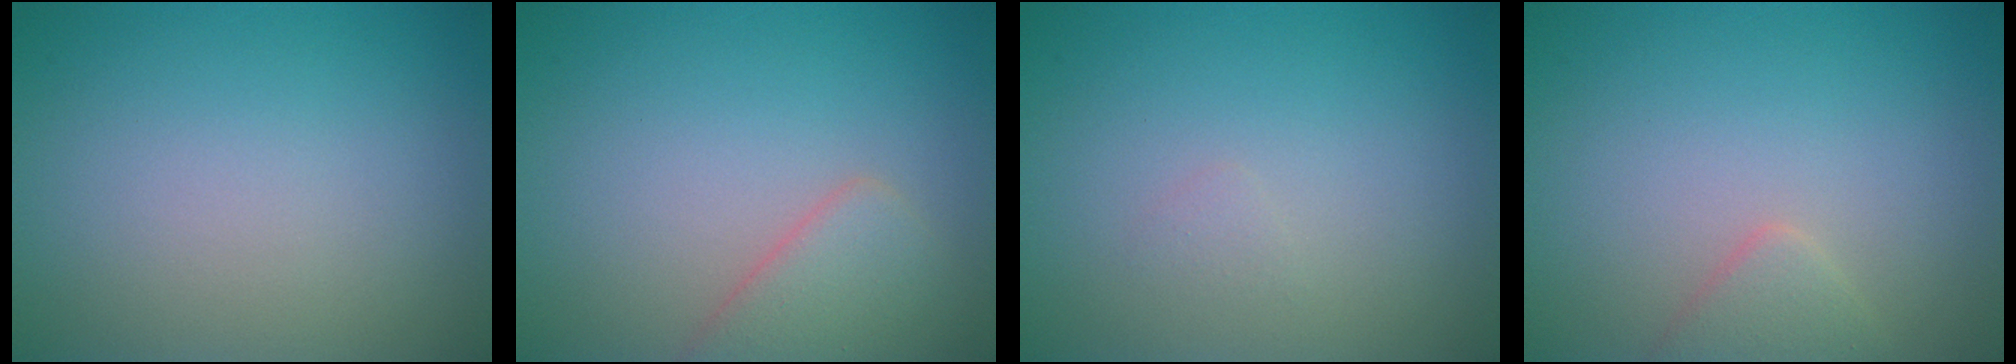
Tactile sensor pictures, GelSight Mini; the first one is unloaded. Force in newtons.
{"total": 2.9, "press": 2.9, "slide": 0.1}
{"total": 0.5, "press": 0.5, "slide": 0.0}
{"total": 1.6, "press": 1.6, "slide": 0.1}